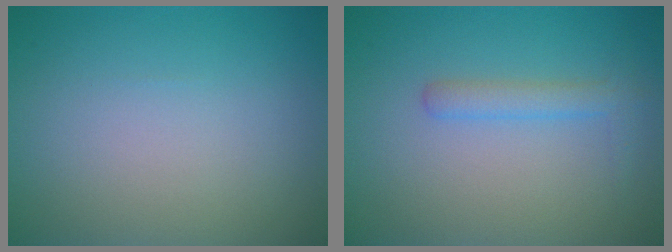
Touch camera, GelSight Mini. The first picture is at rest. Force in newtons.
{"total": 1.9, "press": 1.9, "slide": 0.2}